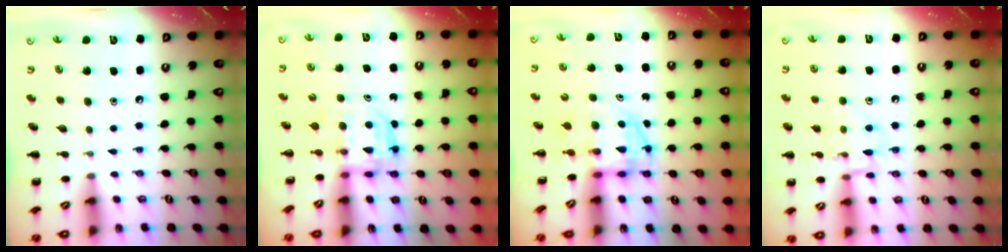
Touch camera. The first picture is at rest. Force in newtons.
{"total": 3.1, "press": 3.1, "slide": 0.2}
{"total": 3.5, "press": 3.5, "slide": 0.5}
{"total": 11.5, "press": 11.5, "slide": 0.7}